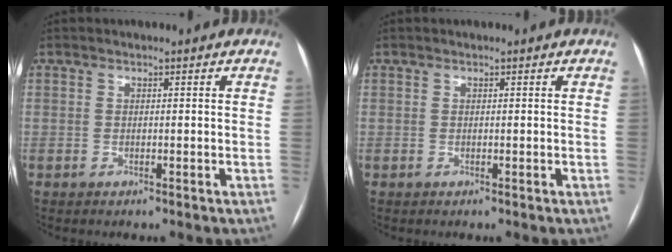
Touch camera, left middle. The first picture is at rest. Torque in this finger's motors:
{"motor_torque": [1.26, -0.88, -0.15, -0.21]}